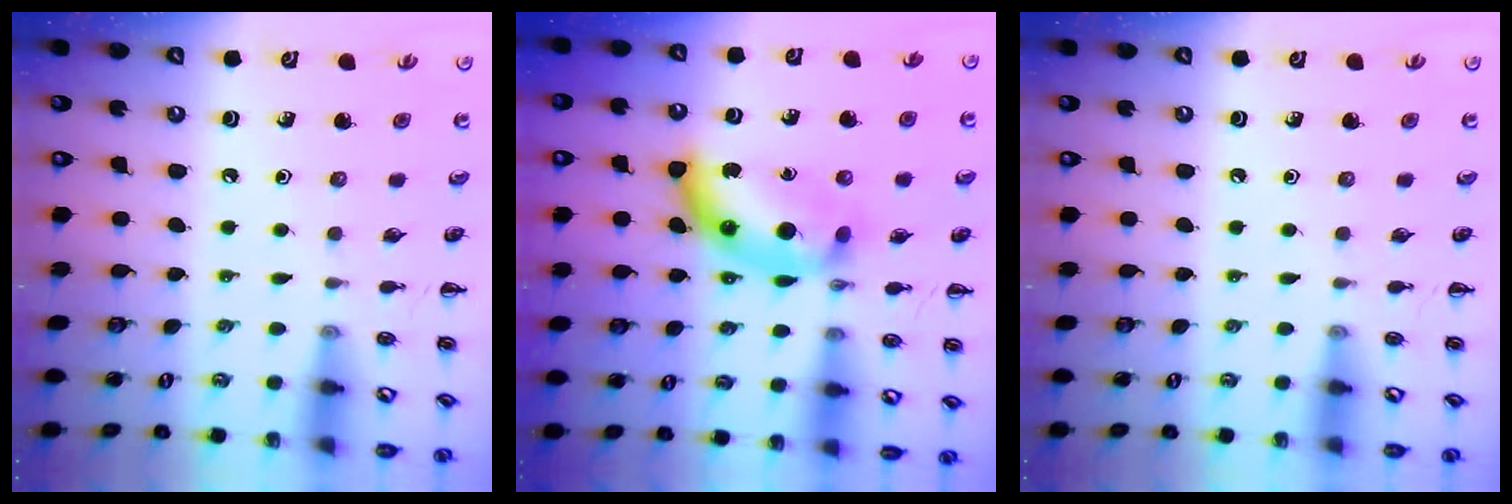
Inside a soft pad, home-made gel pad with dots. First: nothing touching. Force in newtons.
{"total": 13.4, "press": 13.4, "slide": 0.3}
{"total": 0.0}